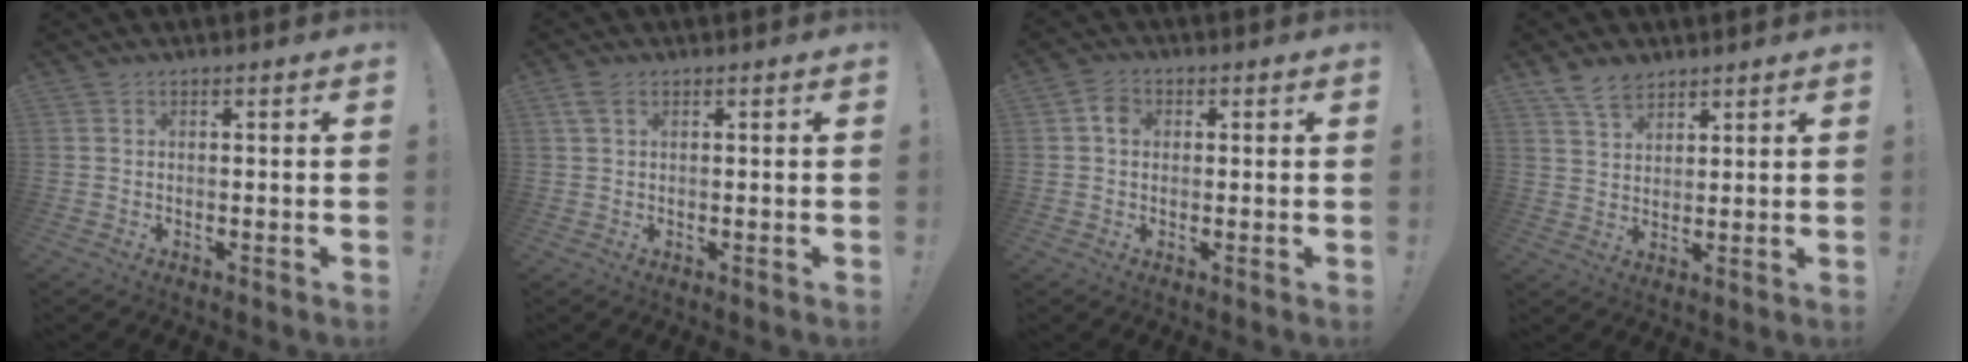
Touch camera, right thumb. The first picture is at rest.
{"total": 2.3, "force": [1.0, 1.2, 1.7], "torque": [-0.035, 0.003, 0.019]}
{"total": 4.1, "force": [0.7, 3.3, 2.3], "torque": [-0.032, 0.006, 0.012]}
{"total": 7.0, "force": [5.4, 3.7, 2.5], "torque": [-0.050, -0.025, 0.105]}